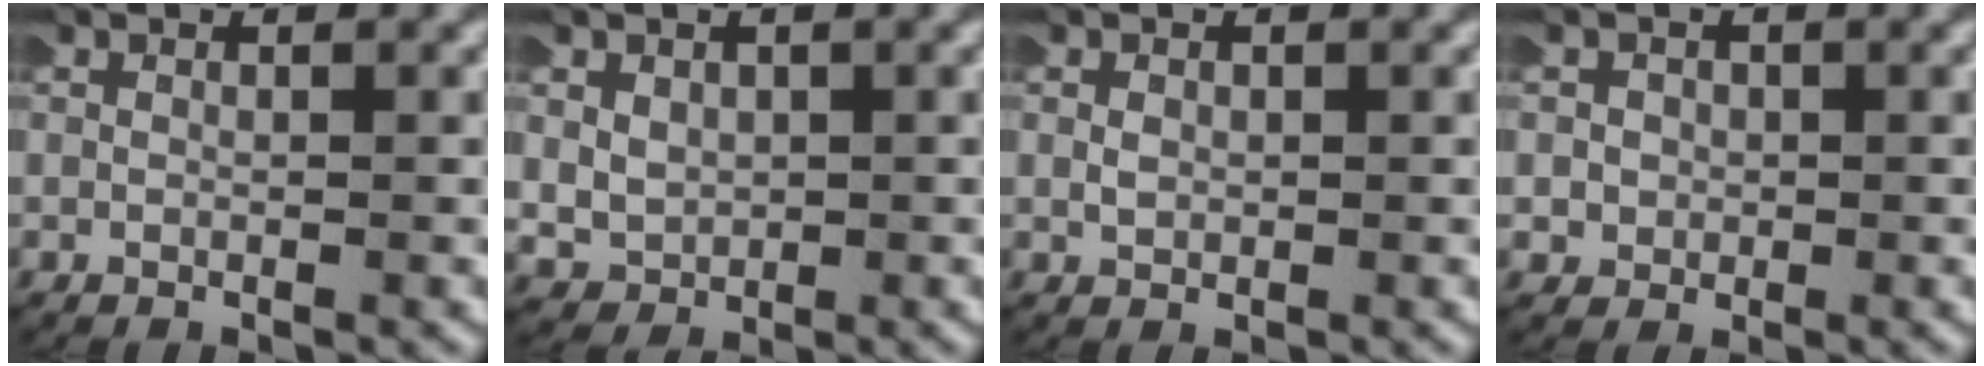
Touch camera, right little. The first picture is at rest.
{"total": 2.8, "force": [0.5, 2.5, 1.0], "torque": [-0.046, -0.013, 0.019]}
{"total": 0.6, "force": [0.1, 0.4, 0.4], "torque": [-0.014, 0.002, 0.003]}
{"total": 2.6, "force": [-0.4, 2.5, 0.3], "torque": [-0.026, 0.001, -0.013]}